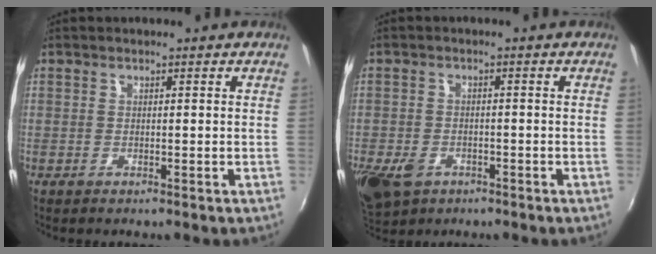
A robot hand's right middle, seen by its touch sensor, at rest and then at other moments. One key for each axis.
{"total": 8.8, "fx": -4.9, "fy": 5.5, "fz": 4.8, "tx": -0.124, "ty": -0.026, "tz": -0.086}